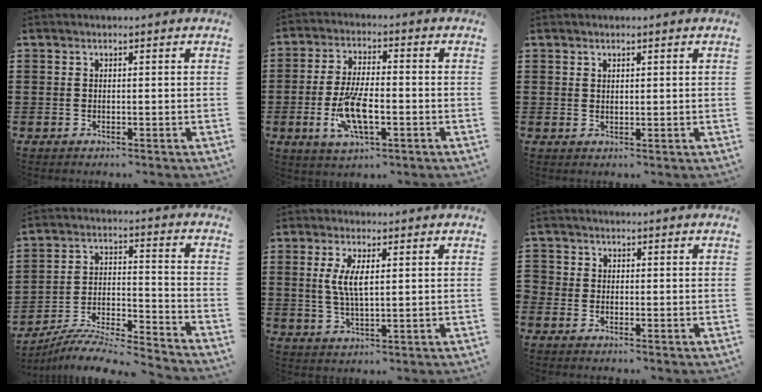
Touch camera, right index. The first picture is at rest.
{"total": 9.0, "force": [-2.6, 3.4, 7.9], "torque": [-0.177, -0.014, -0.050]}
{"total": 1.0, "force": [0.9, 0.5, 0.2], "torque": [-0.006, 0.002, 0.017]}
{"total": 7.2, "force": [-6.8, 0.3, 2.3], "torque": [-0.046, -0.007, -0.139]}
{"total": 4.9, "force": [1.1, 1.5, 4.5], "torque": [-0.092, 0.004, 0.017]}
{"total": 0.9, "force": [-0.6, 0.6, 0.2], "torque": [-0.006, 0.000, -0.012]}